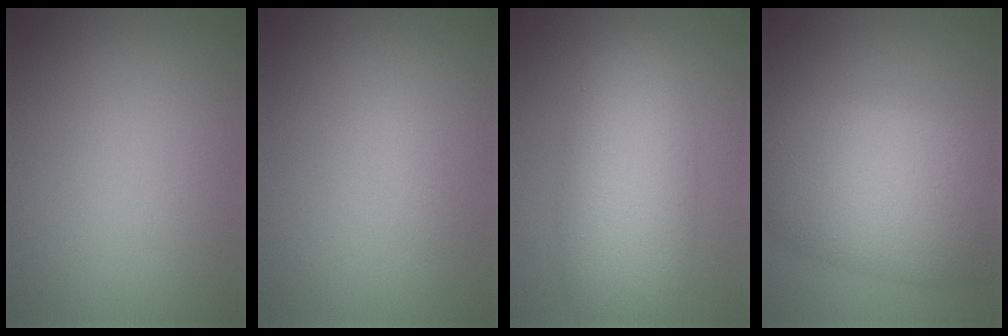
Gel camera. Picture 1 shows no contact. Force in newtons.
{"total": 0.6, "press": 0.6, "slide": 0.0}
{"total": 7.3, "press": 7.3, "slide": 0.4}
{"total": 10.6, "press": 10.5, "slide": 0.4}